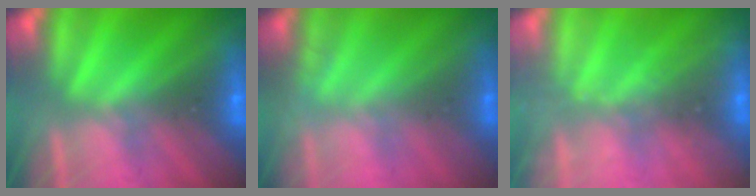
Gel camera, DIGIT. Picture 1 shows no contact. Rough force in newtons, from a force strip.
{"total": 2.7}
{"total": 1.4}